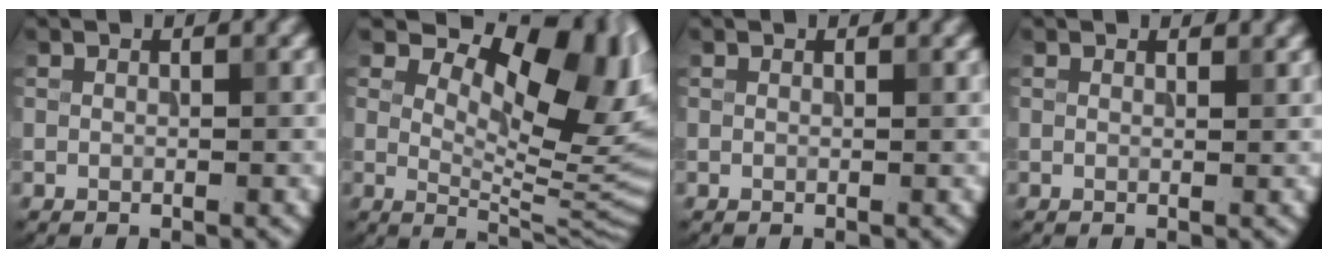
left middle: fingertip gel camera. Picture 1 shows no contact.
{"total": 12.7, "force": [5.2, 6.0, 9.9], "torque": [-0.126, -0.003, 0.088]}
{"total": 0.0}
{"total": 0.8, "force": [0.7, 0.3, 0.2], "torque": [-0.003, -0.001, 0.010]}